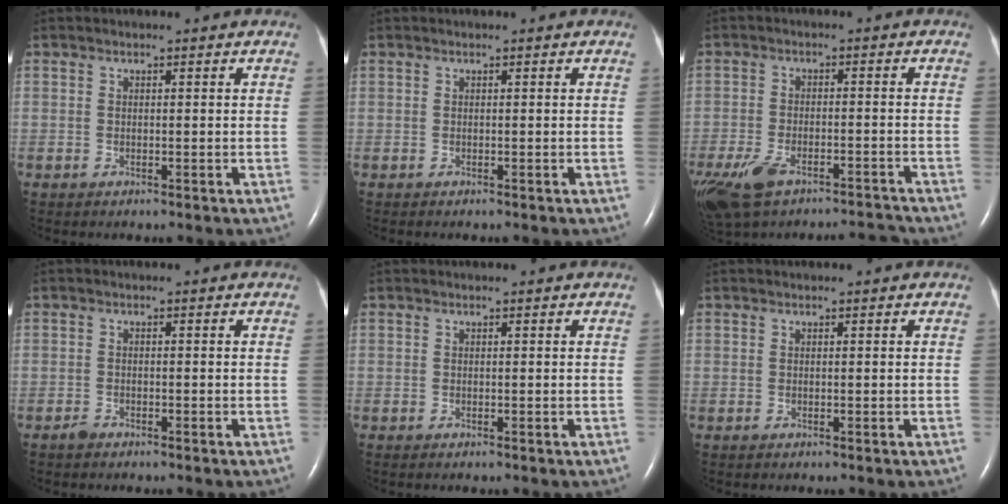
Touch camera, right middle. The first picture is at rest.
{"total": 1.0, "force": [-0.8, 0.2, 0.5], "torque": [-0.006, -0.001, -0.008]}
{"total": 11.4, "force": [-9.3, 3.2, 5.7], "torque": [-0.116, 0.007, -0.156]}
{"total": 1.1, "force": [-1.0, 0.4, 0.3], "torque": [-0.013, -0.001, -0.019]}
{"total": 0.0}
{"total": 0.0}